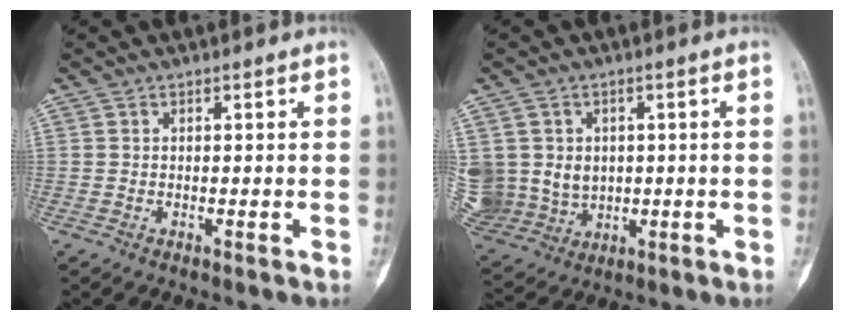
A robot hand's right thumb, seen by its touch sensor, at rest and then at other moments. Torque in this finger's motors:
{"motor_torque": [1.76, 2.41, 0.92, -0.53, 0.14]}